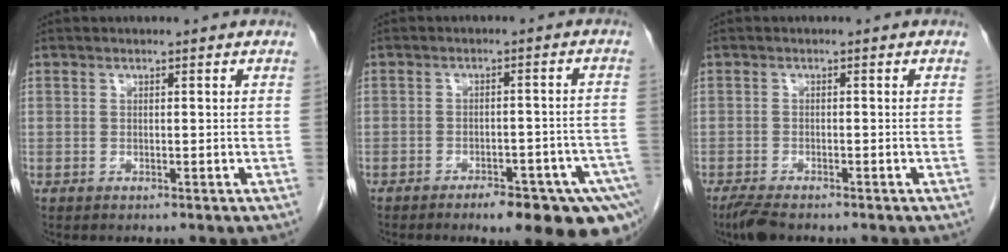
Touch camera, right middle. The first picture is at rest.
{"total": 13.7, "force": [-9.8, 3.2, 9.1], "torque": [-0.058, 0.016, -0.120]}
{"total": 3.4, "force": [-2.7, 0.8, 1.9], "torque": [-0.041, -0.009, -0.046]}